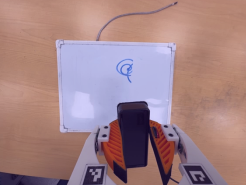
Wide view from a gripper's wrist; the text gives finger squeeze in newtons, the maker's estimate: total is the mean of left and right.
{"total": 8.4, "left": 9.2, "right": 7.6}